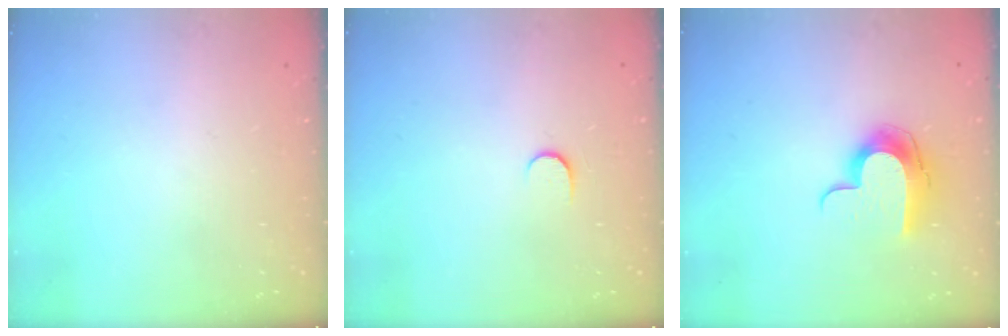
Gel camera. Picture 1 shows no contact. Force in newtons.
{"total": 3.9, "press": 3.9, "slide": 0.4}
{"total": 10.4, "press": 10.3, "slide": 1.0}